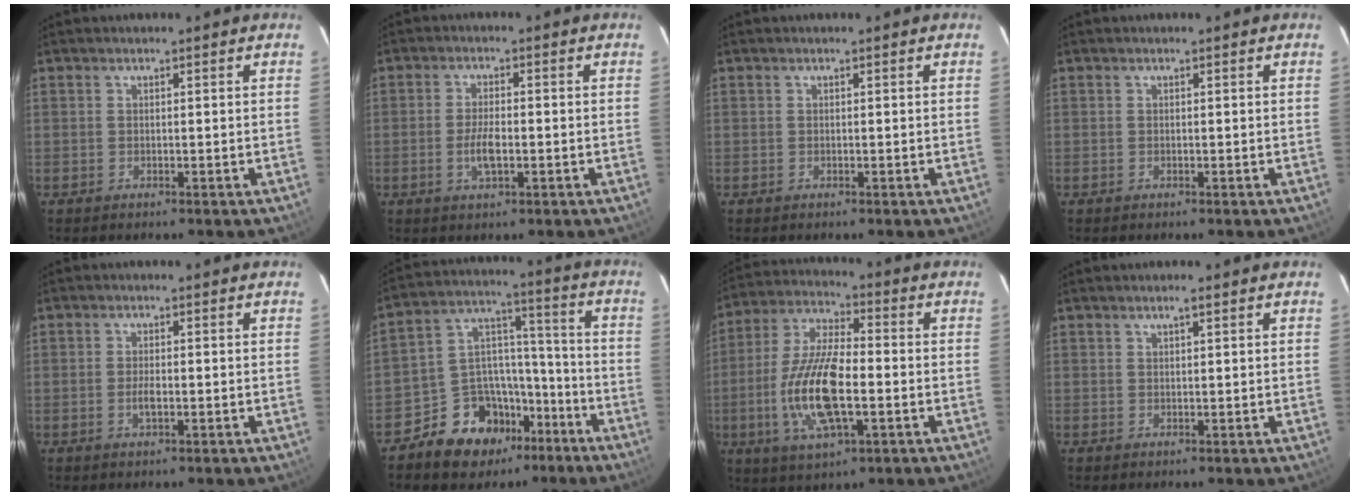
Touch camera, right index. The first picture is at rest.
{"total": 4.4, "force": [-1.3, 1.5, 3.9], "torque": [-0.078, -0.002, -0.024]}
{"total": 0.0}
{"total": 0.0}
{"total": 2.2, "force": [-0.7, 0.8, 1.9], "torque": [-0.037, -0.001, -0.013]}
{"total": 13.8, "force": [-9.0, 9.6, 4.4], "torque": [-0.091, 0.058, -0.135]}
{"total": 15.5, "force": [-3.6, 5.5, 14.0], "torque": [-0.292, -0.005, -0.069]}
{"total": 1.1, "force": [0.7, 0.1, 0.8], "torque": [-0.015, 0.005, 0.012]}